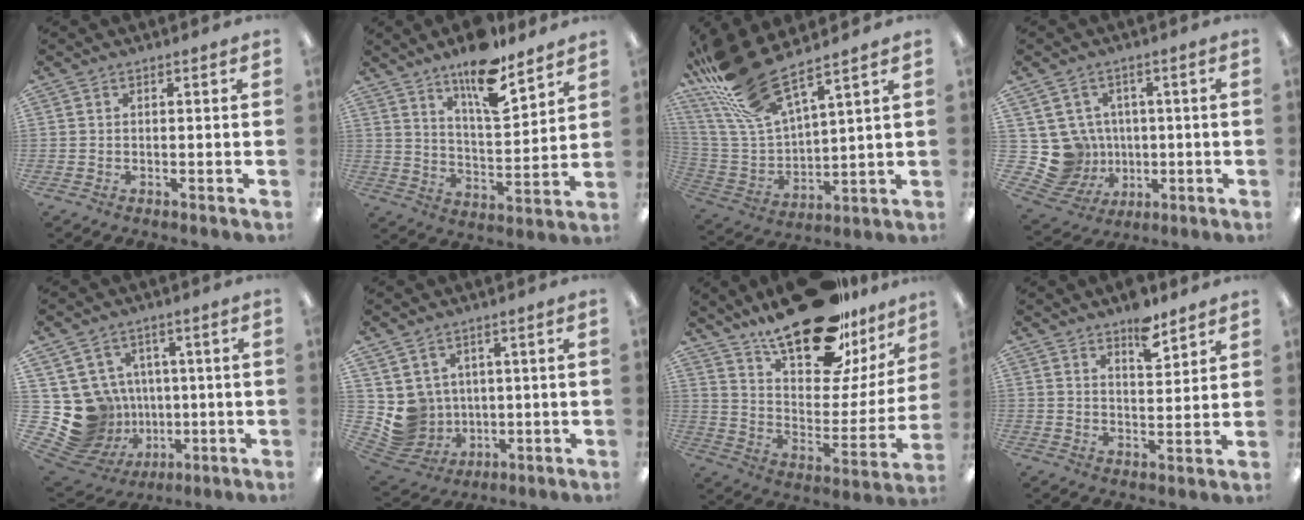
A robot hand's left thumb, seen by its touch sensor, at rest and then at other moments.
{"total": 14.3, "force": [10.9, 4.3, 8.1], "torque": [-0.131, -0.067, 0.185]}
{"total": 19.2, "force": [15.2, 4.8, 10.7], "torque": [-0.244, -0.089, 0.273]}
{"total": 11.0, "force": [0.1, 10.6, 2.6], "torque": [-0.093, -0.010, 0.014]}
{"total": 14.7, "force": [-0.7, 14.0, 4.3], "torque": [-0.130, -0.016, 0.026]}
{"total": 7.6, "force": [1.6, 7.3, 0.9], "torque": [-0.059, -0.021, 0.041]}
{"total": 25.7, "force": [19.1, 9.7, 14.1], "torque": [-0.207, -0.123, 0.325]}
{"total": 7.3, "force": [5.7, 2.9, 3.6], "torque": [-0.038, -0.037, 0.095]}